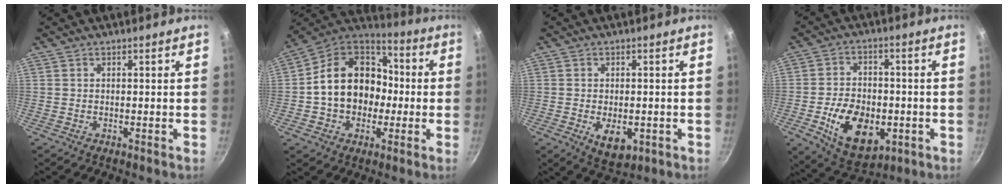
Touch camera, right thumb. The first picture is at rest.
{"total": 18.5, "force": [-0.9, 14.7, 11.2], "torque": [-0.158, 0.048, -0.022]}
{"total": 6.5, "force": [-1.7, 3.7, 5.0], "torque": [-0.062, -0.006, -0.014]}
{"total": 14.8, "force": [-4.1, 9.6, 10.6], "torque": [-0.146, 0.009, -0.053]}